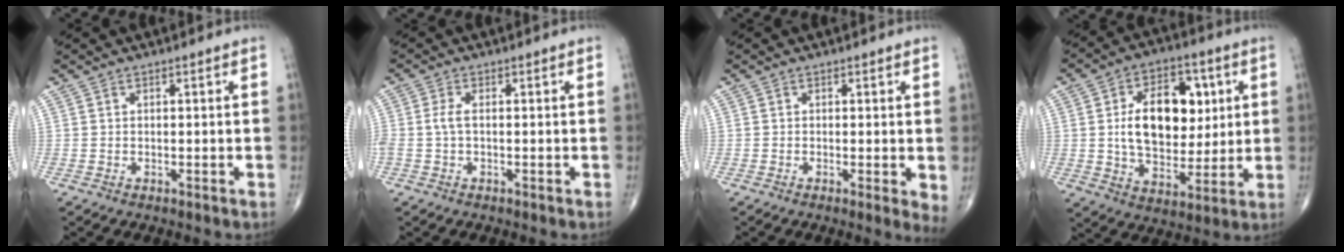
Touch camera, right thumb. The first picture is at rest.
{"total": 2.3, "force": [-0.1, 0.9, 2.1], "torque": [-0.056, -0.001, -0.005]}
{"total": 3.0, "force": [-0.2, 0.6, 3.0], "torque": [-0.044, -0.012, -0.009]}
{"total": 17.1, "force": [3.0, 10.8, 13.0], "torque": [-0.157, -0.005, 0.051]}